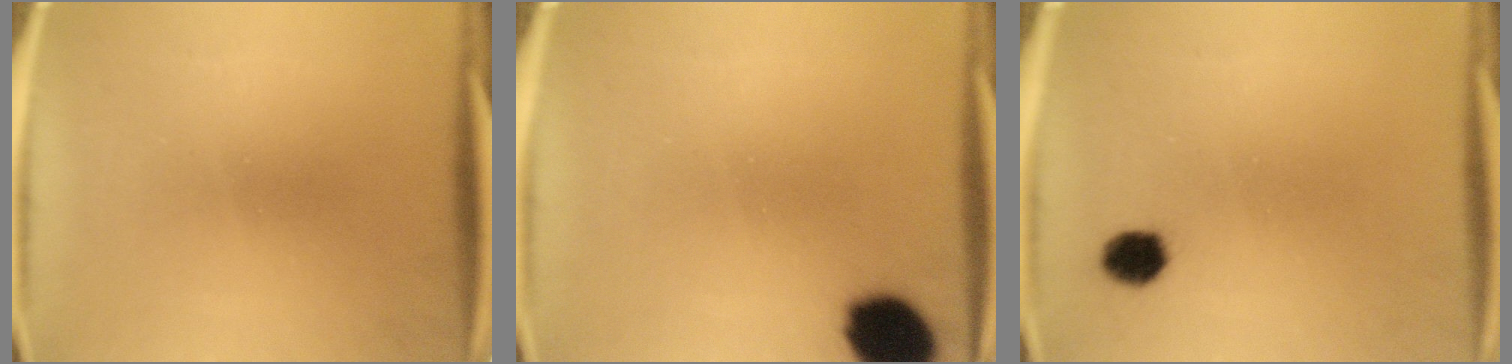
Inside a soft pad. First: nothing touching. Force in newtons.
{"total": 11.9}
{"total": 4.1}